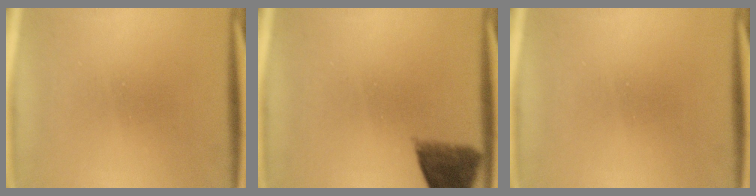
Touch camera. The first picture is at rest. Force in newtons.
{"total": 5.5}
{"total": 0.0}